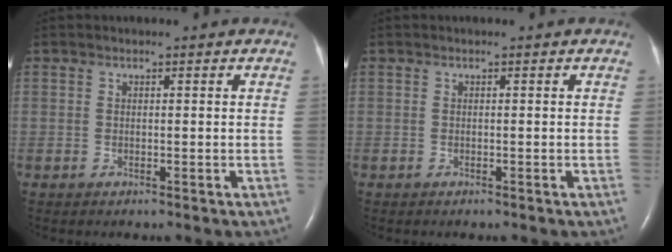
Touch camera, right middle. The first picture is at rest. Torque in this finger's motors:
{"motor_torque": [-0.41, 0.07, 0.00, -0.02]}